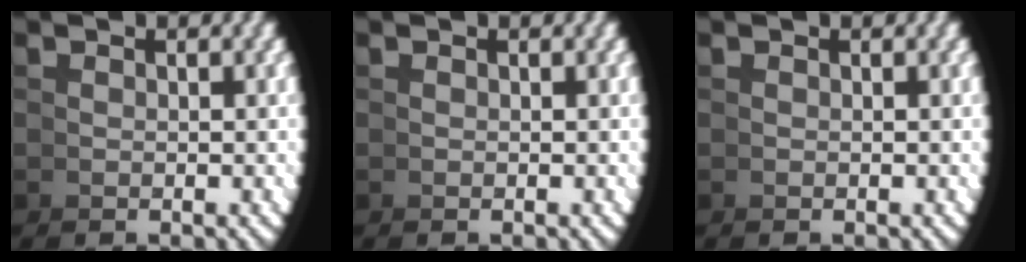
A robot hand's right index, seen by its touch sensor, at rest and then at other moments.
{"total": 0.0}
{"total": 0.0}